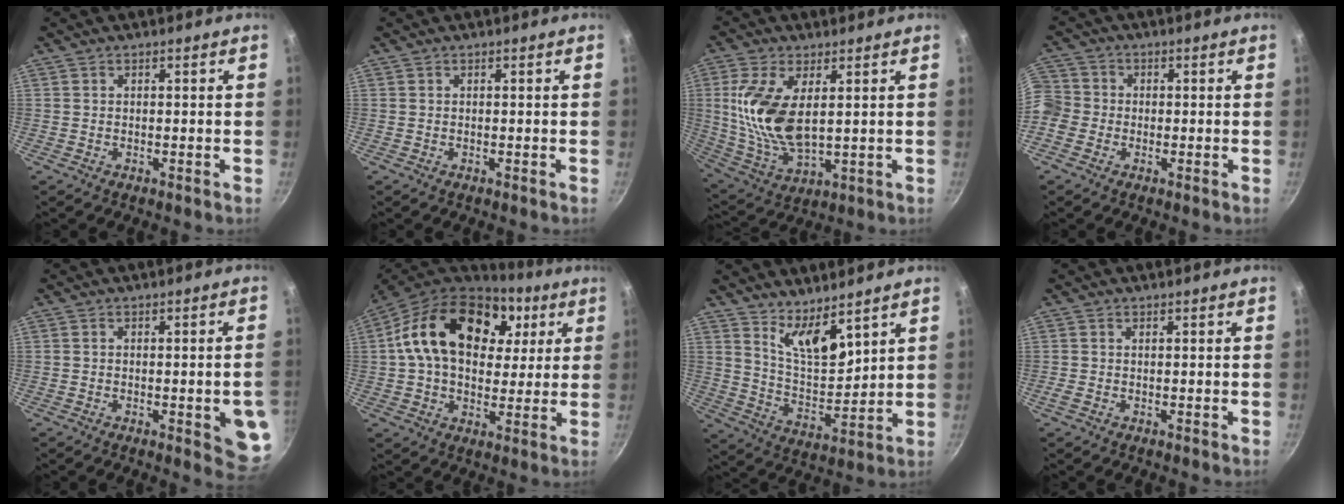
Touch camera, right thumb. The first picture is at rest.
{"total": 0.0}
{"total": 14.3, "force": [2.7, 7.1, 12.1], "torque": [-0.240, -0.017, 0.064]}
{"total": 9.0, "force": [-1.8, 8.2, 3.3], "torque": [-0.068, 0.030, -0.052]}
{"total": 7.9, "force": [-1.9, 2.5, 7.3], "torque": [-0.061, 0.004, -0.021]}
{"total": 23.7, "force": [6.9, 16.0, 16.0], "torque": [-0.257, 0.007, 0.103]}
{"total": 9.6, "force": [6.7, 3.2, 6.1], "torque": [-0.088, -0.074, 0.128]}
{"total": 0.6, "force": [0.0, 0.3, 0.5], "torque": [-0.014, 0.001, -0.001]}